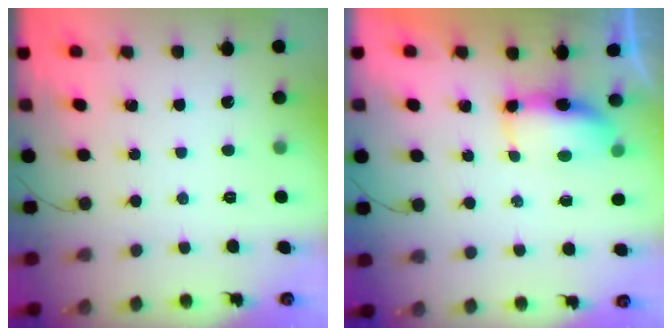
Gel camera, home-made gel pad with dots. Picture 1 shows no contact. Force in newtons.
{"total": 6.9, "press": 6.5, "slide": 2.4}